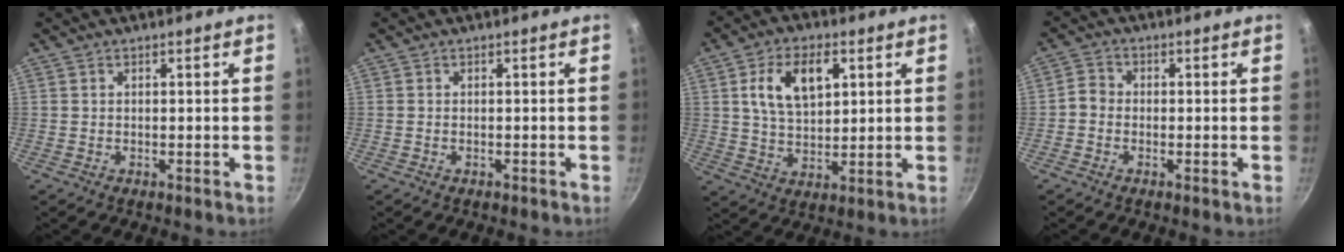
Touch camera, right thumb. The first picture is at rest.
{"total": 0.0}
{"total": 11.3, "force": [3.6, 6.6, 8.5], "torque": [-0.133, -0.006, 0.068]}
{"total": 2.9, "force": [-0.8, 2.4, 1.5], "torque": [-0.018, 0.009, -0.024]}